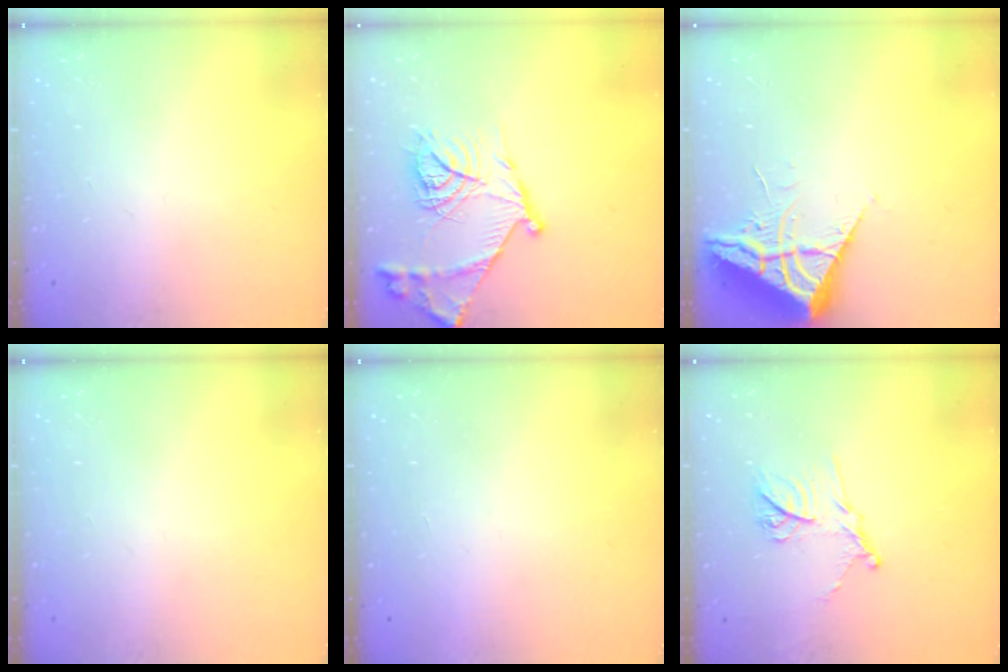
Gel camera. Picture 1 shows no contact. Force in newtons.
{"total": 18.1, "press": 18.0, "slide": 1.7}
{"total": 6.5, "press": 6.4, "slide": 0.7}
{"total": 0.0}
{"total": 1.5, "press": 1.5, "slide": 0.1}
{"total": 12.6, "press": 12.5, "slide": 0.9}